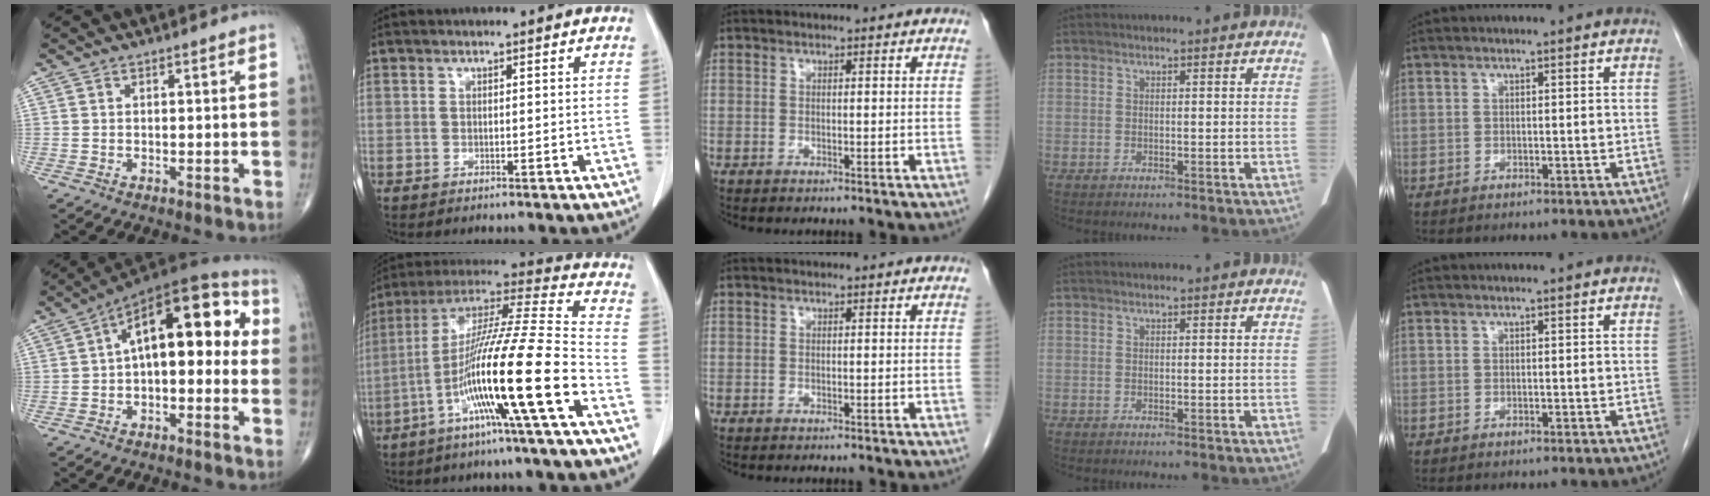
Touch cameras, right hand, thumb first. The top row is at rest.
{"thumb": {"total": 17.6, "force": [1.9, 8.6, 15.3], "torque": [-0.197, 0.045, 0.015]}, "index": {"total": 18.9, "force": [-7.7, -1.2, 17.2], "torque": [-0.315, -0.013, -0.144]}}